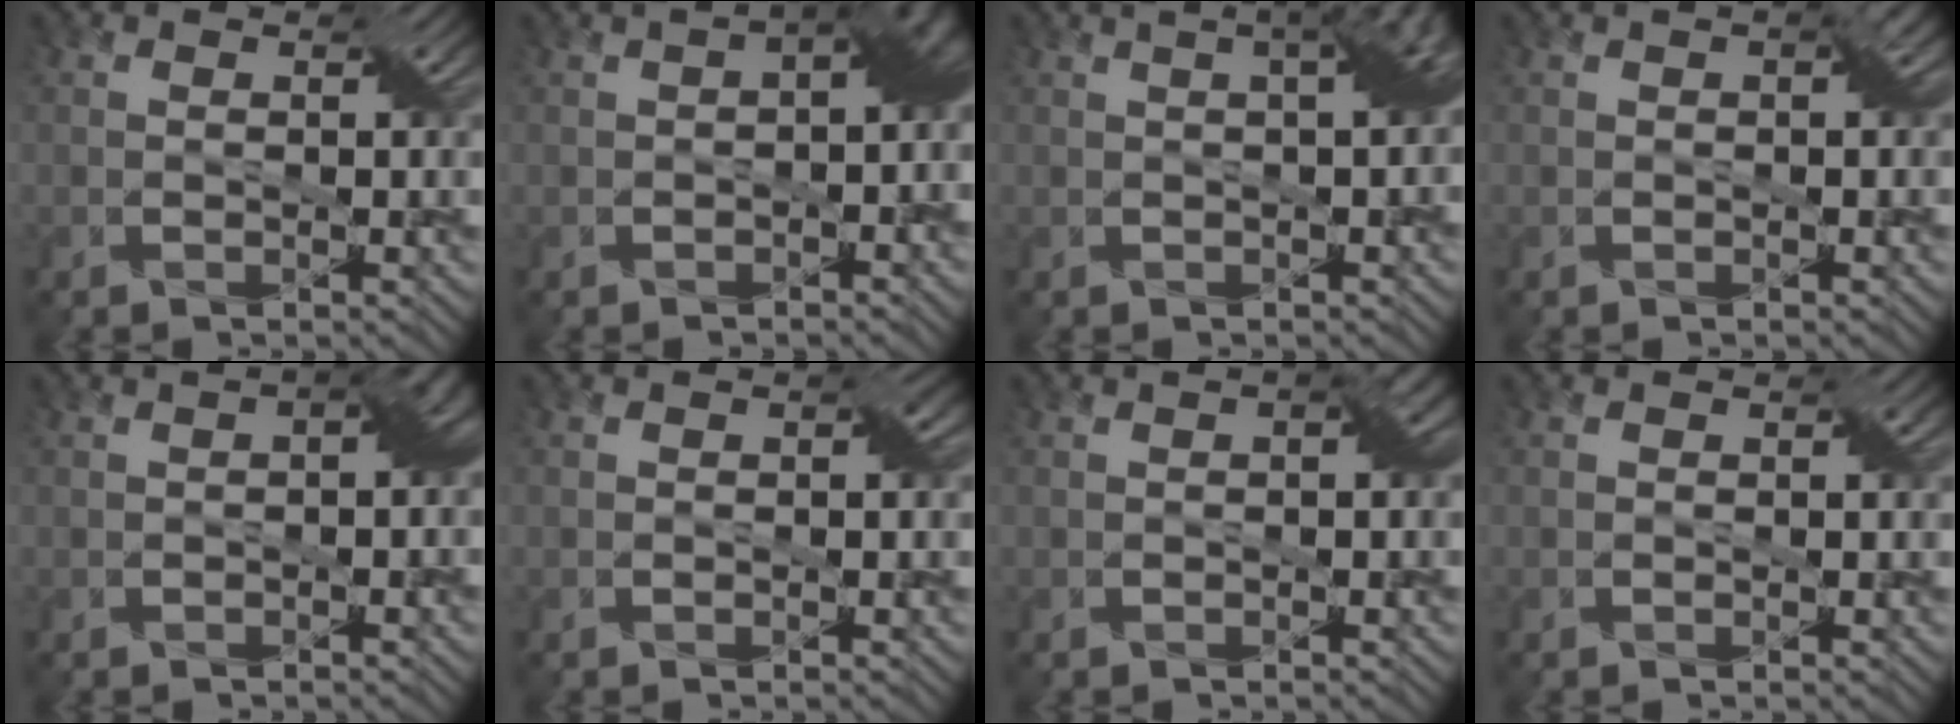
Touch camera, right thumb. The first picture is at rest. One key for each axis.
{"total": 6.6, "fx": 0.1, "fy": 3.1, "fz": 5.9, "tx": -0.066, "ty": 0.007, "tz": 0.005}
{"total": 5.7, "fx": 1.4, "fy": 1.9, "fz": 5.2, "tx": -0.050, "ty": 0.030, "tz": 0.007}
{"total": 2.0, "fx": 0.4, "fy": 0.4, "fz": 1.9, "tx": -0.027, "ty": 0.013, "tz": 0.004}
{"total": 4.3, "fx": 0.2, "fy": 2.1, "fz": 3.7, "tx": -0.045, "ty": 0.008, "tz": 0.006}
{"total": 1.1, "fx": 0.0, "fy": 0.5, "fz": 1.0, "tx": -0.012, "ty": 0.003, "tz": 0.001}
{"total": 2.4, "fx": 0.3, "fy": 0.8, "fz": 2.3, "tx": -0.031, "ty": 0.013, "tz": 0.004}
{"total": 0.0}